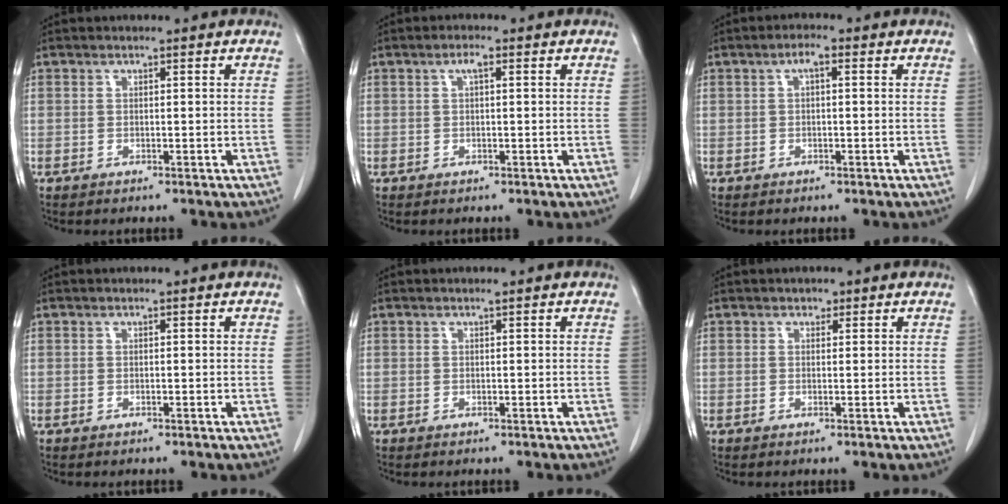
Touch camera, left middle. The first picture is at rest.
{"total": 1.4, "force": [0.5, 0.4, 1.2], "torque": [-0.020, 0.006, 0.006]}
{"total": 1.9, "force": [0.5, 0.6, 1.8], "torque": [-0.029, 0.005, 0.007]}
{"total": 0.0}
{"total": 0.0}
{"total": 0.9, "force": [0.6, 0.6, 0.2], "torque": [0.000, -0.001, 0.006]}